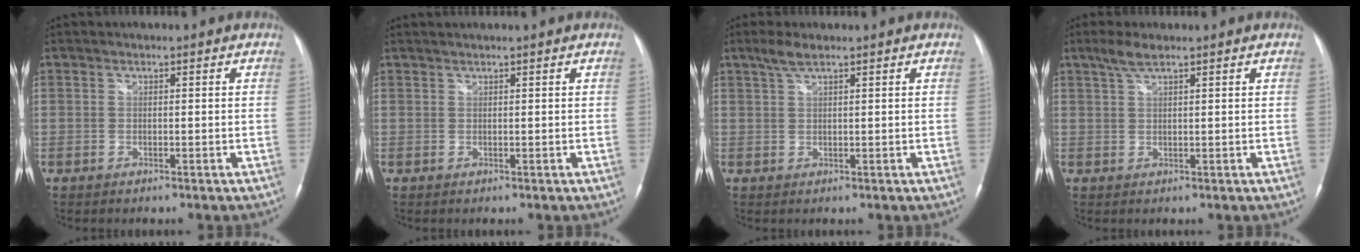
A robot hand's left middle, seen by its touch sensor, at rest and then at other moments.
{"total": 1.1, "force": [0.9, -0.4, 0.5], "torque": [-0.007, 0.016, 0.020]}
{"total": 2.6, "force": [1.9, 0.4, 1.8], "torque": [-0.044, 0.009, 0.040]}
{"total": 2.9, "force": [2.1, 0.4, 2.0], "torque": [-0.047, 0.009, 0.044]}